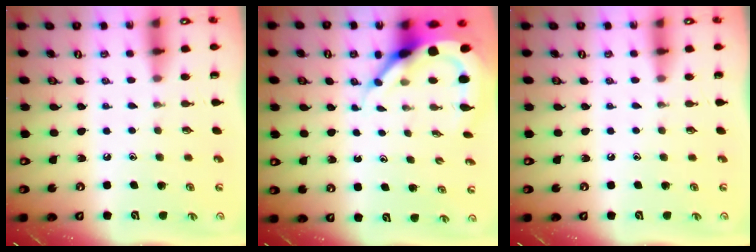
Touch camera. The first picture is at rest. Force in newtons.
{"total": 9.2, "press": 9.1, "slide": 1.2}
{"total": 0.0}